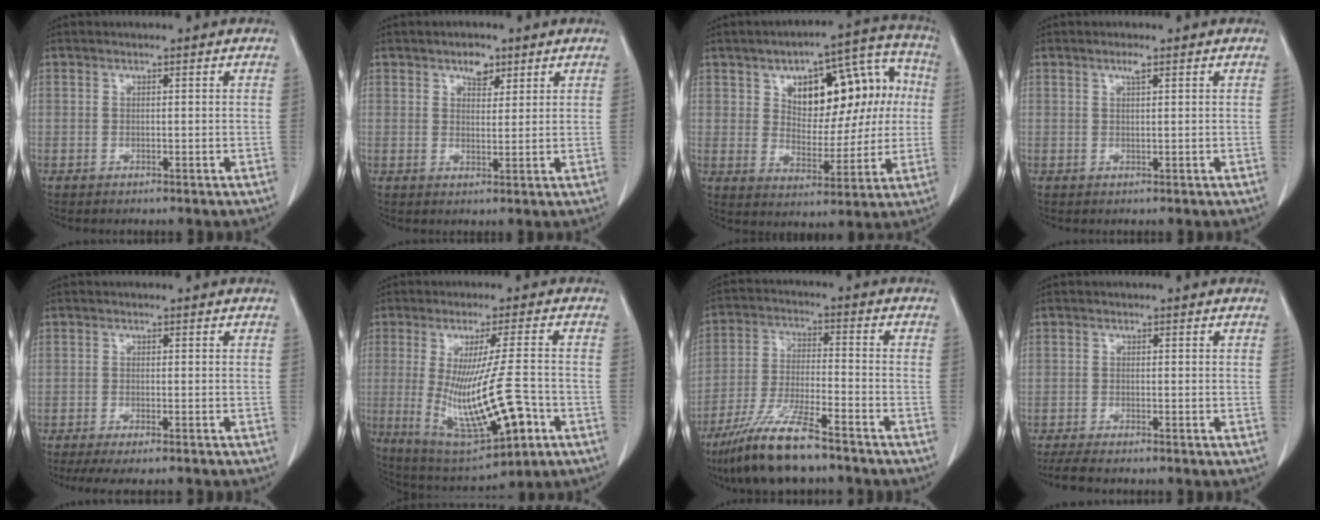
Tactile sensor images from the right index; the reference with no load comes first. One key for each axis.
{"total": 3.1, "fx": 2.0, "fy": 1.7, "fz": 1.6, "tx": -0.025, "ty": 0.002, "tz": 0.033}
{"total": 16.2, "fx": 3.9, "fy": 8.6, "fz": 13.1, "tx": -0.170, "ty": 0.048, "tz": 0.066}
{"total": 1.2, "fx": 0.7, "fy": 0.1, "fz": 1.0, "tx": -0.019, "ty": 0.002, "tz": 0.013}
{"total": 8.4, "fx": -7.4, "fy": 0.8, "fz": 3.9, "tx": -0.048, "ty": -0.017, "tz": -0.106}
{"total": 15.8, "fx": -3.9, "fy": 2.4, "fz": 15.1, "tx": -0.275, "ty": -0.029, "tz": -0.046}
{"total": 11.9, "fx": -9.0, "fy": 1.4, "fz": 7.6, "tx": -0.153, "ty": -0.028, "tz": -0.166}
{"total": 4.4, "fx": -3.8, "fy": 0.4, "fz": 2.3, "tx": -0.038, "ty": -0.012, "tz": -0.061}